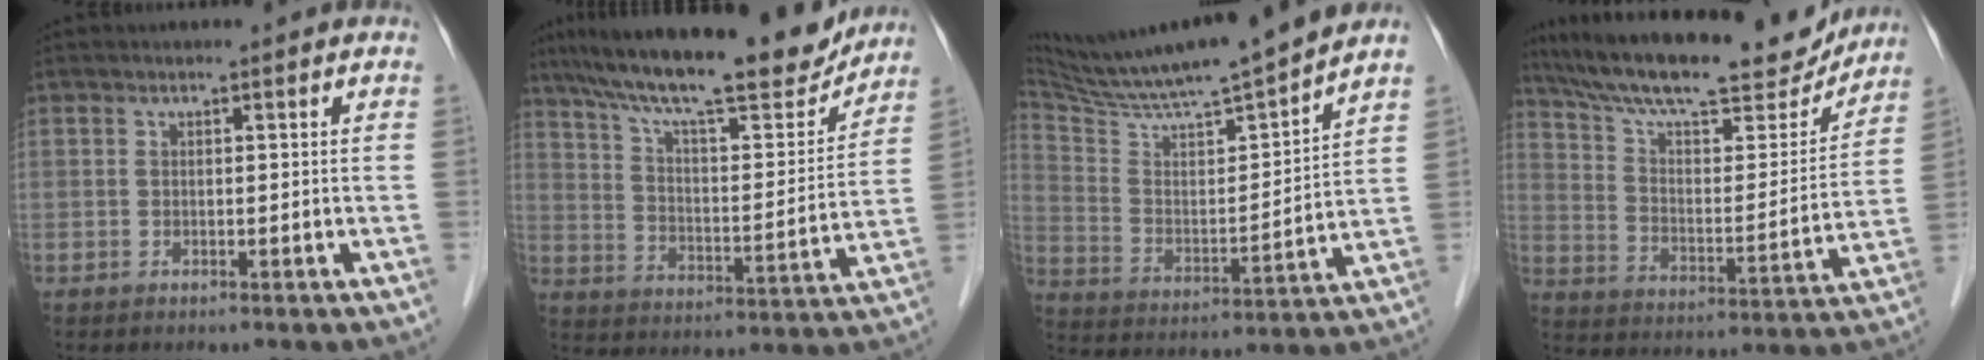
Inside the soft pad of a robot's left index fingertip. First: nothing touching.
{"total": 22.4, "force": [19.0, 3.9, 11.2], "torque": [-0.191, 0.006, 0.283]}
{"total": 18.6, "force": [16.8, -0.7, 8.0], "torque": [-0.142, -0.007, 0.277]}
{"total": 24.3, "force": [20.9, 5.2, 11.1], "torque": [-0.184, 0.008, 0.308]}